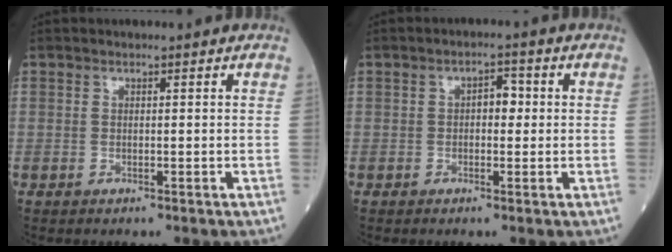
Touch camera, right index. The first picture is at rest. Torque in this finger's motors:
{"motor_torque": [0.40, 0.02, 0.21, 0.04]}